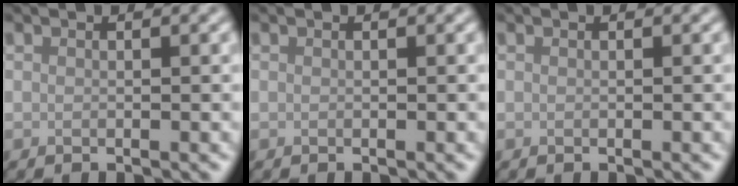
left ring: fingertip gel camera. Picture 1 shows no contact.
{"total": 0.0}
{"total": 0.0}